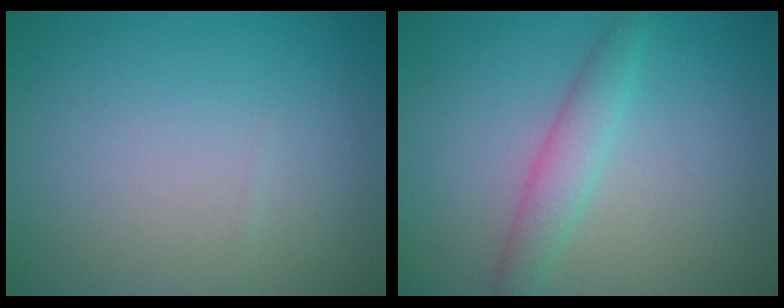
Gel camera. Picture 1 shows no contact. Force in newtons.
{"total": 2.7, "press": 2.7, "slide": 0.0}